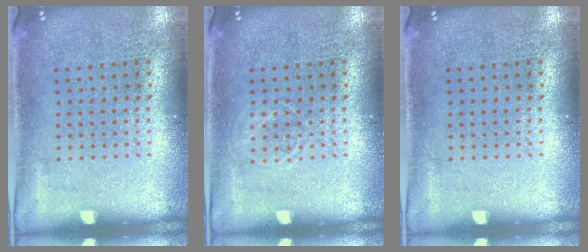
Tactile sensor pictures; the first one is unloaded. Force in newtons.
{"total": 1.0, "press": 1.0, "slide": 0.1}
{"total": 0.0}